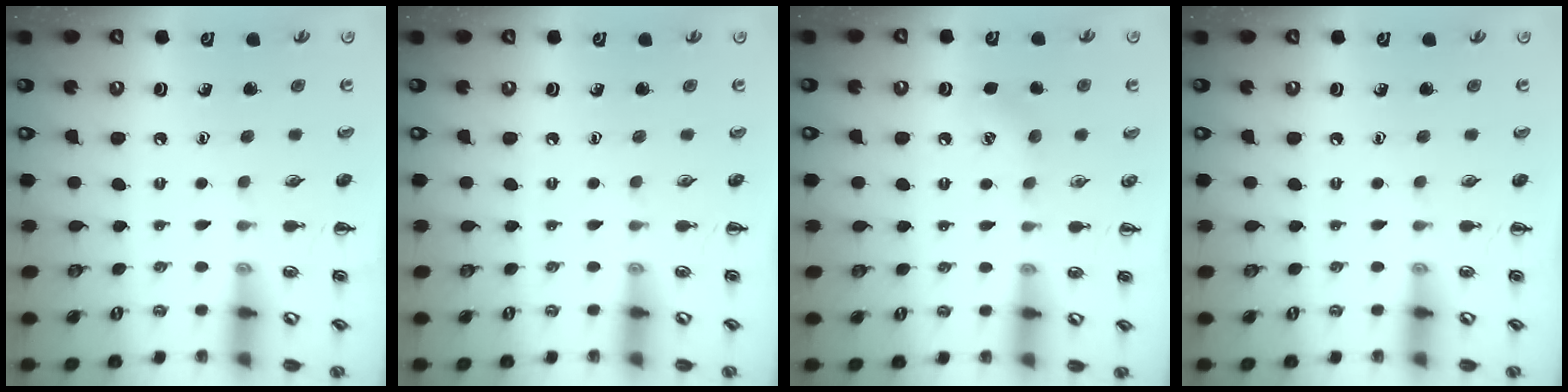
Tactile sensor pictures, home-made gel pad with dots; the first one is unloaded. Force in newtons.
{"total": 0.0}
{"total": 3.8, "press": 3.6, "slide": 1.0}
{"total": 0.0}